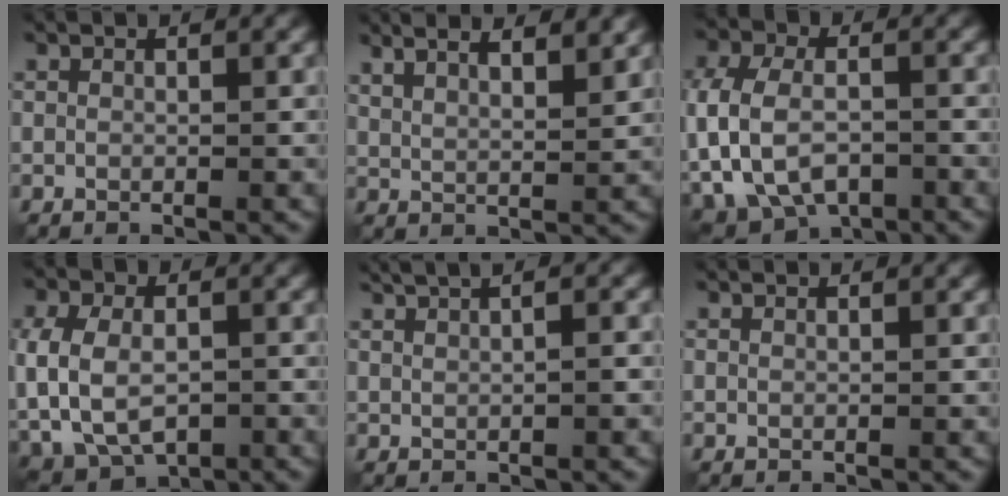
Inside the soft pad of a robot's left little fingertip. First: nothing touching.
{"total": 9.2, "force": [6.2, 3.4, 5.9], "torque": [-0.072, 0.032, 0.063]}
{"total": 11.3, "force": [-4.1, 7.3, 7.7], "torque": [-0.163, -0.007, -0.046]}
{"total": 10.8, "force": [-2.5, 7.2, 7.7], "torque": [-0.161, -0.005, -0.019]}
{"total": 4.9, "force": [2.2, 1.9, 3.9], "torque": [-0.055, 0.025, 0.026]}
{"total": 0.0}